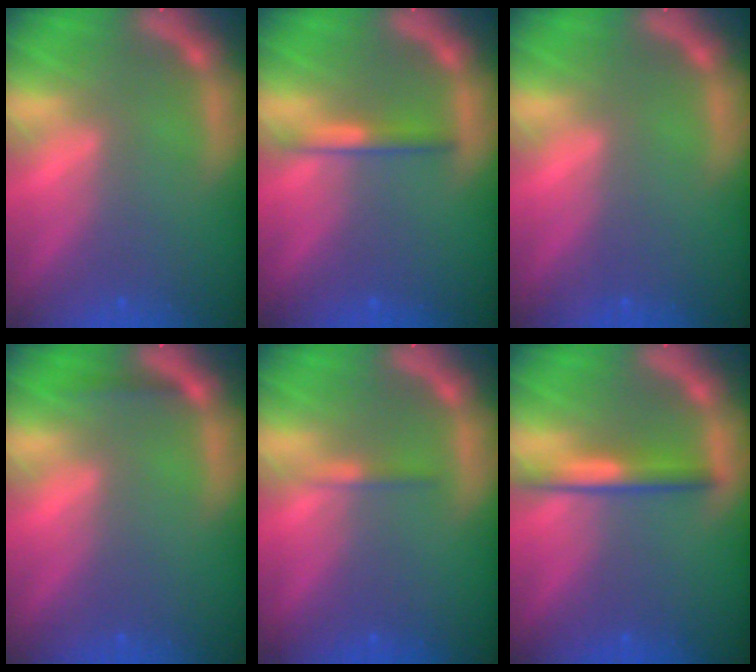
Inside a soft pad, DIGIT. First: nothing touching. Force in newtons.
{"total": 2.0}
{"total": 0.0}
{"total": 0.9}
{"total": 0.9}
{"total": 3.0}